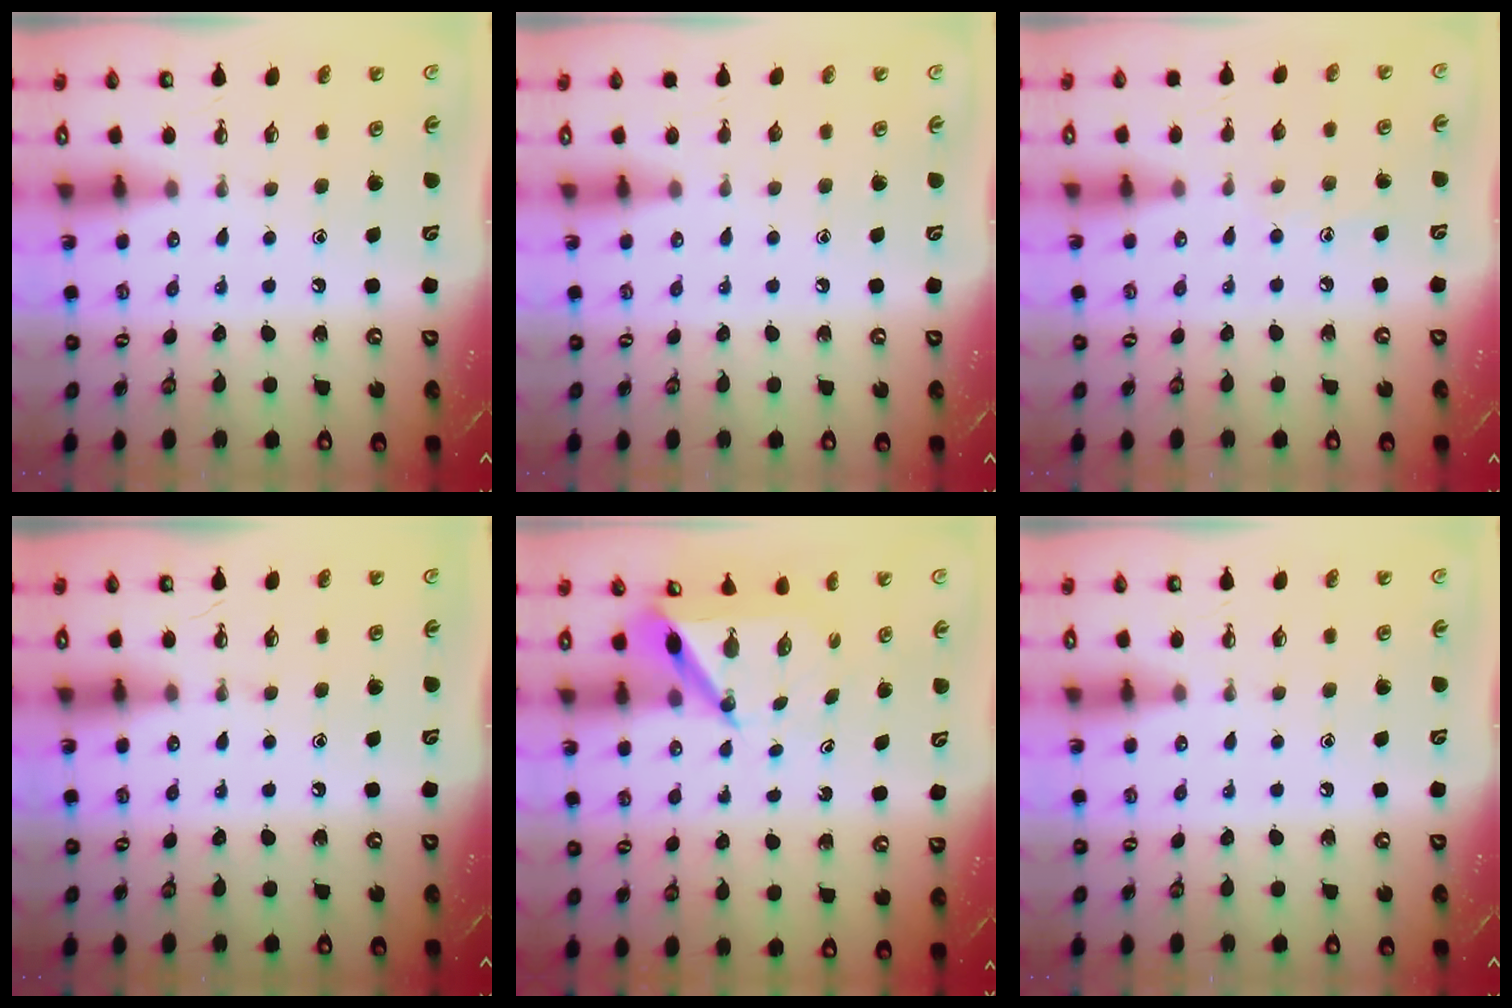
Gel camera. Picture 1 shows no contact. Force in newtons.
{"total": 0.0}
{"total": 5.0, "press": 4.9, "slide": 0.5}
{"total": 0.0}
{"total": 5.9, "press": 5.9, "slide": 0.2}
{"total": 0.0}